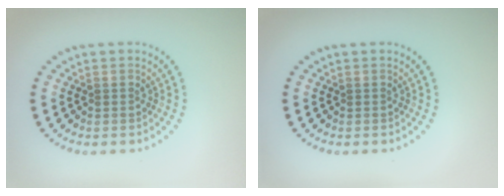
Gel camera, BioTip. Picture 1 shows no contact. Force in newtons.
{"total": 0.0}